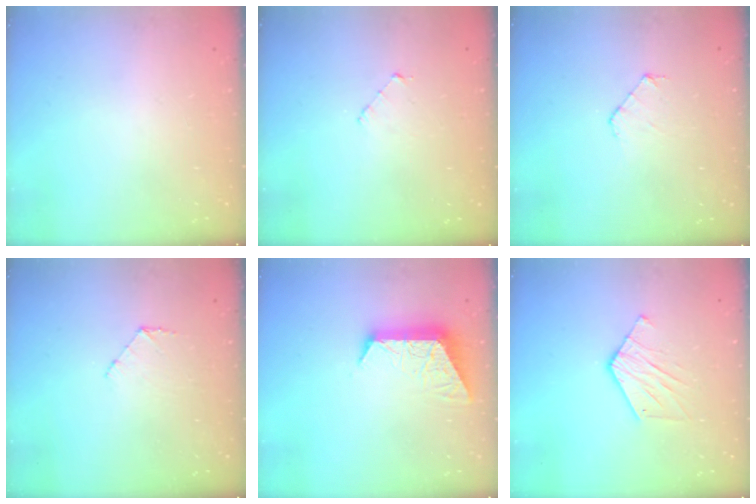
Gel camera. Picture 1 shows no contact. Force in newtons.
{"total": 2.9, "press": 2.9, "slide": 0.2}
{"total": 4.3, "press": 4.3, "slide": 0.4}
{"total": 5.3, "press": 5.3, "slide": 0.5}
{"total": 9.6, "press": 9.6, "slide": 0.6}
{"total": 8.7, "press": 8.6, "slide": 0.6}